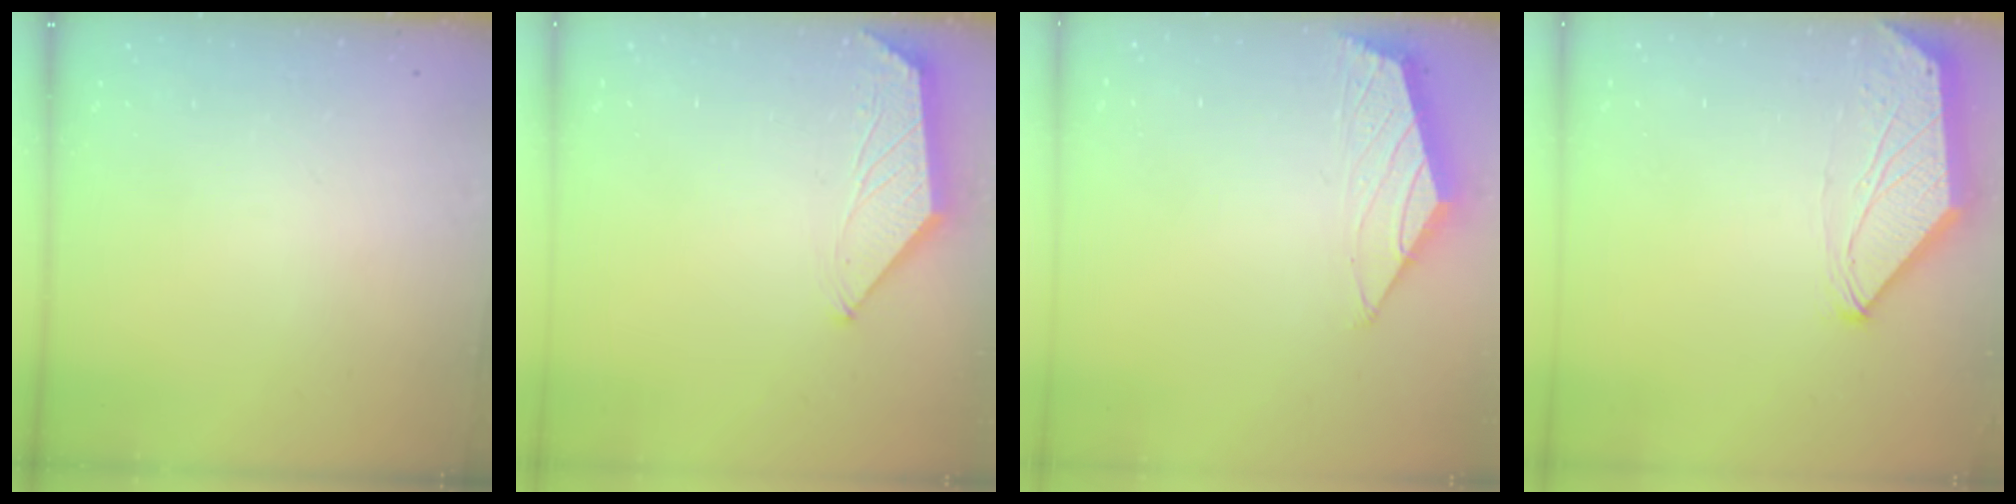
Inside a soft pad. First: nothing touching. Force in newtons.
{"total": 1.1, "press": 1.0, "slide": 0.3}
{"total": 1.5, "press": 1.5, "slide": 0.4}
{"total": 0.0}